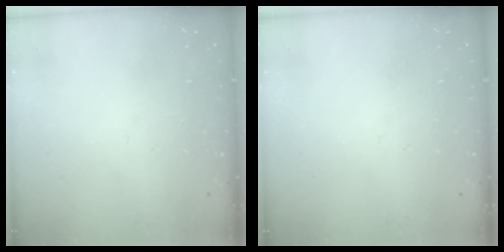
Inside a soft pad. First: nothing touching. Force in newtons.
{"total": 0.0}